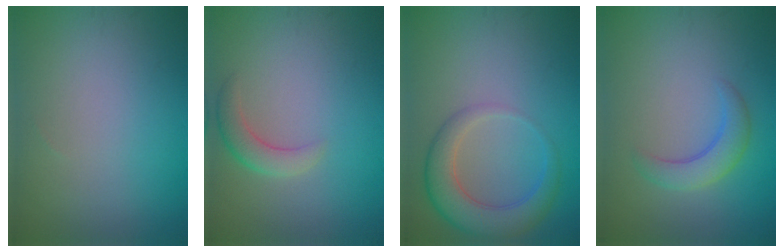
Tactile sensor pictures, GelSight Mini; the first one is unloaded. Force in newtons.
{"total": 2.4, "press": 2.4, "slide": 0.2}
{"total": 4.9, "press": 4.9, "slide": 0.4}
{"total": 2.9, "press": 2.9, "slide": 0.1}